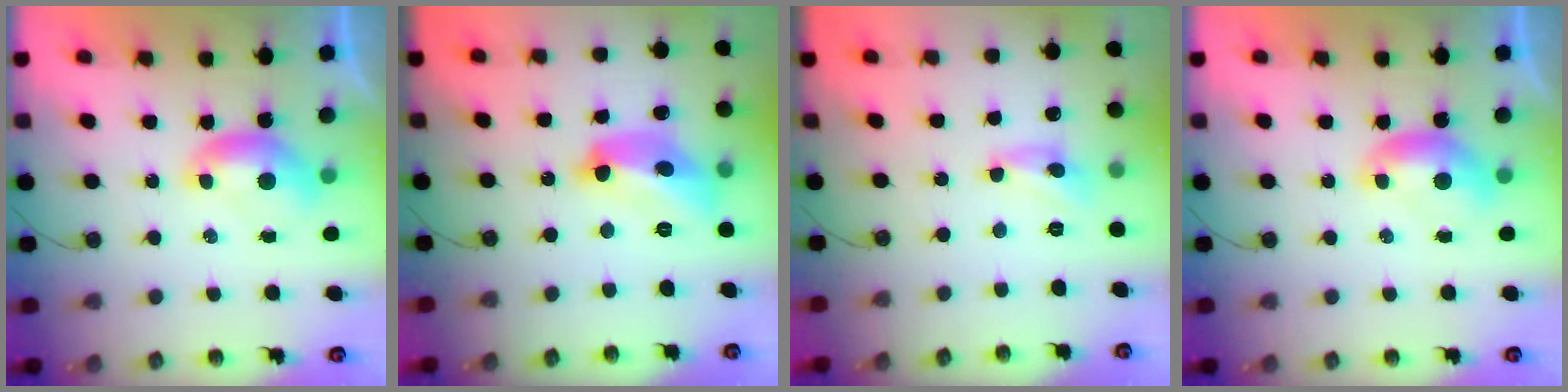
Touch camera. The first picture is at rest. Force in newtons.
{"total": 13.6, "press": 13.5, "slide": 1.0}
{"total": 3.1, "press": 3.1, "slide": 0.3}
{"total": 0.0}